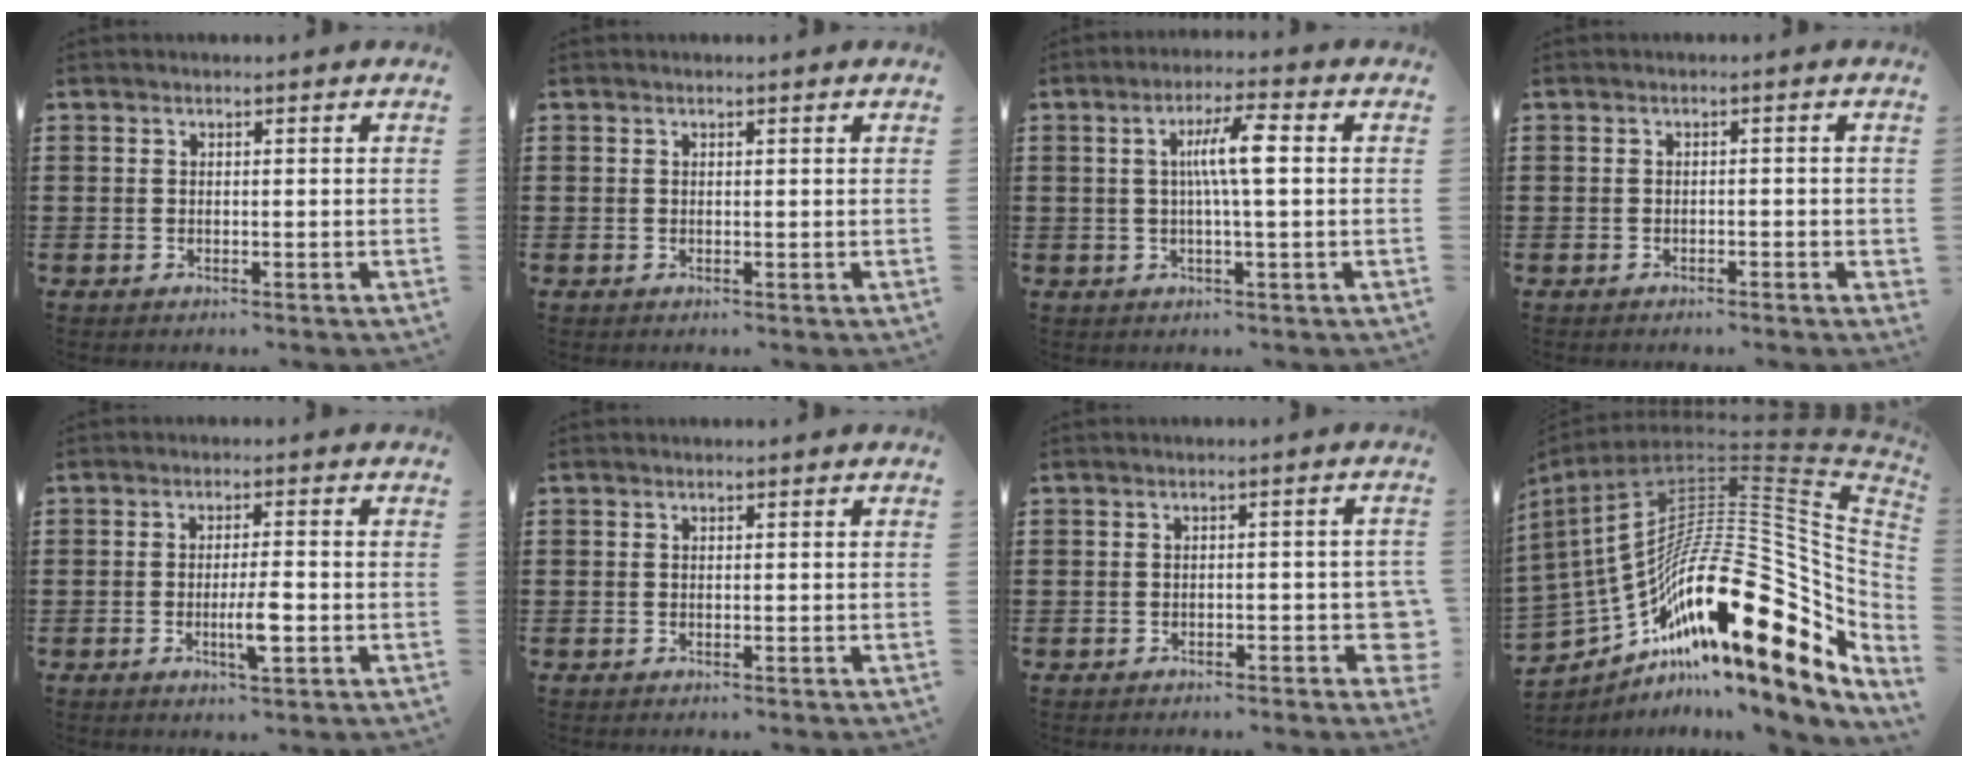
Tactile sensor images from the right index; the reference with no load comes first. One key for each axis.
{"total": 0.0}
{"total": 6.3, "fx": 0.6, "fy": 0.7, "fz": 6.3, "tx": -0.118, "ty": 0.004, "tz": 0.005}
{"total": 0.9, "fx": -0.7, "fy": 0.3, "fz": 0.3, "tx": -0.010, "ty": -0.002, "tz": -0.015}
{"total": 4.8, "fx": -1.3, "fy": 0.8, "fz": 4.5, "tx": -0.089, "ty": -0.006, "tz": -0.026}
{"total": 0.0}
{"total": 3.3, "fx": -1.5, "fy": 1.6, "fz": 2.4, "tx": -0.034, "ty": 0.003, "tz": -0.031}
{"total": 27.1, "fx": -7.0, "fy": 9.8, "fz": 24.3, "tx": -0.473, "ty": -0.027, "tz": -0.137}